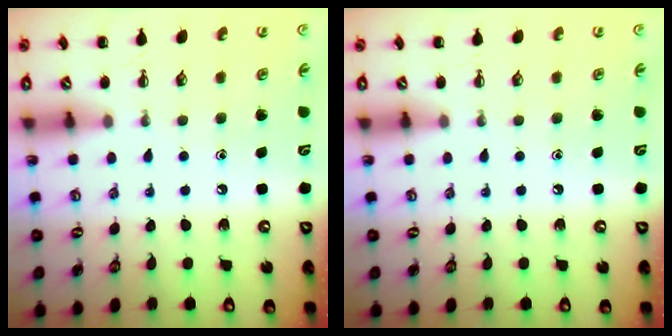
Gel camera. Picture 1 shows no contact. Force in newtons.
{"total": 0.0}